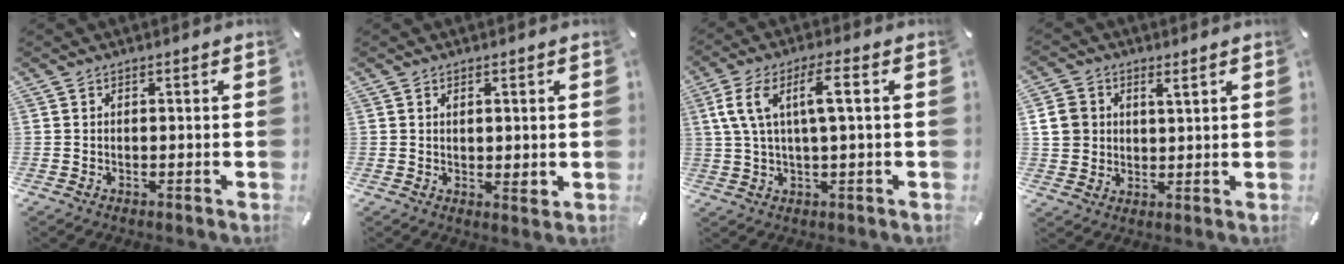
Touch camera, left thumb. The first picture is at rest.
{"total": 1.9, "force": [0.7, 1.0, 1.4], "torque": [-0.021, -0.003, 0.011]}
{"total": 9.3, "force": [2.3, 2.8, 8.5], "torque": [-0.179, 0.002, 0.033]}
{"total": 6.4, "force": [2.2, 5.5, 2.5], "torque": [-0.061, 0.000, 0.038]}